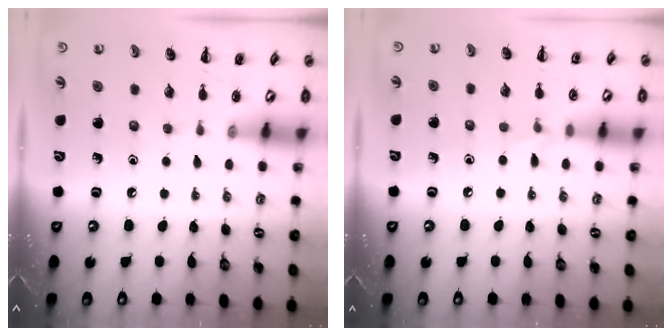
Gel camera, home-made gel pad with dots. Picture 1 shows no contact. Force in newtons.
{"total": 4.4, "press": 4.1, "slide": 1.6}